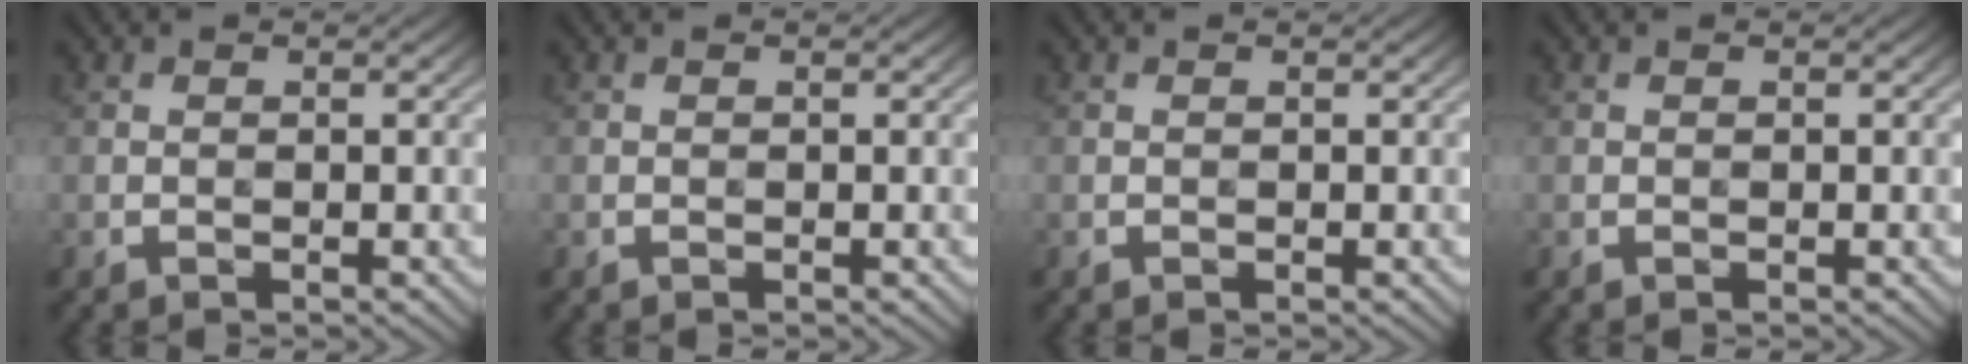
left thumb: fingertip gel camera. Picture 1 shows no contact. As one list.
[{"total": 0.0}, {"total": 0.0}, {"total": 0.0}]